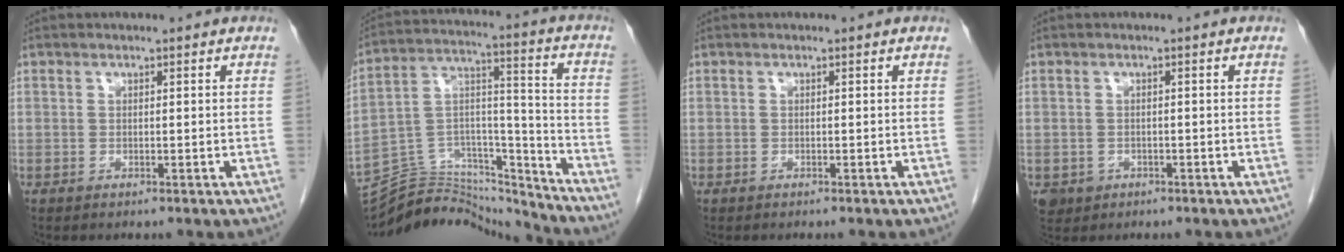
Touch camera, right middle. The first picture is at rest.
{"total": 19.6, "force": [-18.9, 3.9, 3.5], "torque": [-0.069, 0.048, -0.307]}
{"total": 0.6, "force": [-0.5, 0.1, 0.3], "torque": [-0.004, -0.001, -0.008]}
{"total": 2.8, "force": [-1.3, 2.5, 0.4], "torque": [-0.005, 0.003, -0.018]}